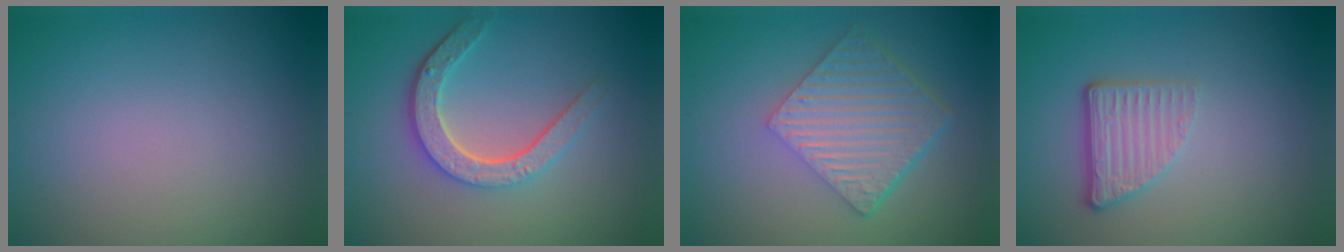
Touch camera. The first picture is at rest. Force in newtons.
{"total": 4.6, "press": 3.5, "slide": 3.0}
{"total": 6.0, "press": 4.1, "slide": 4.4}
{"total": 3.0, "press": 2.1, "slide": 2.1}